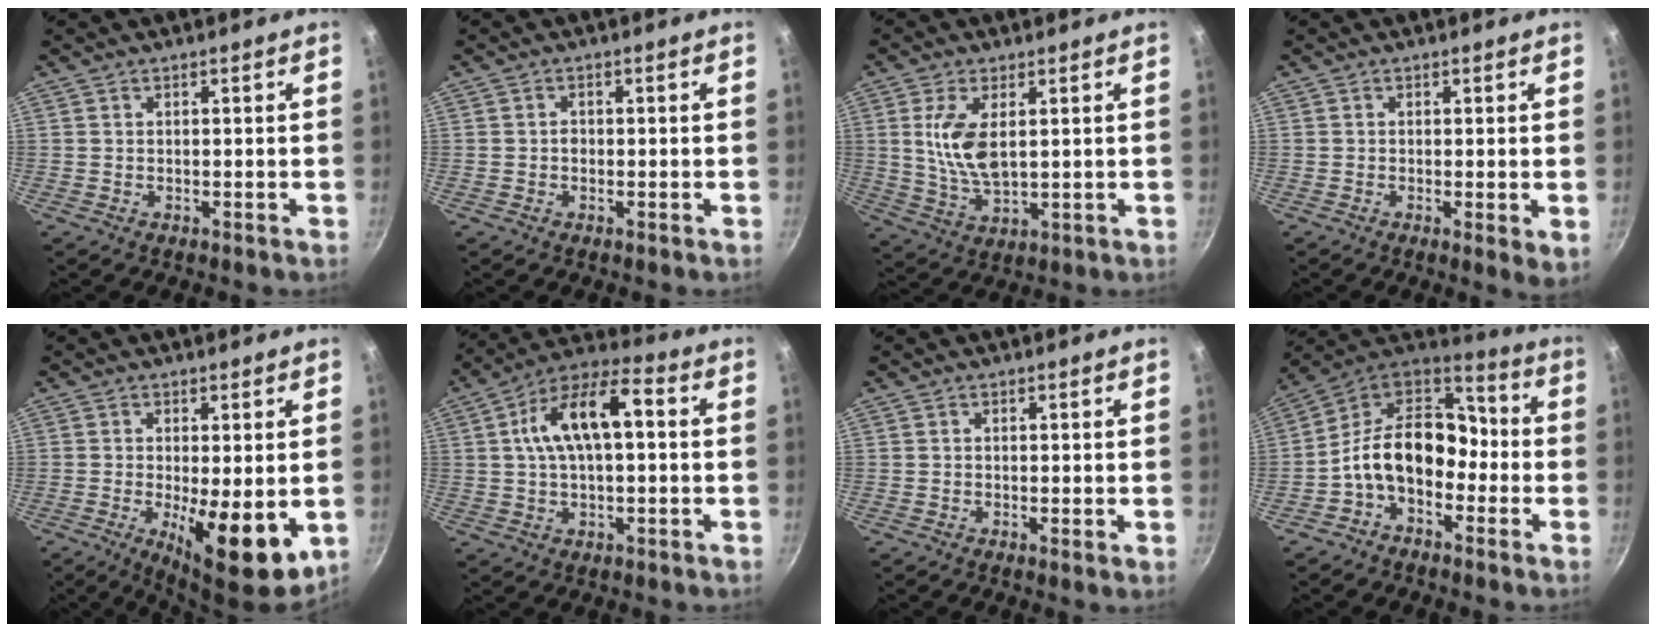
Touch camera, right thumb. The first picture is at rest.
{"total": 1.2, "force": [-0.2, 1.0, 0.7], "torque": [-0.003, 0.005, -0.006]}
{"total": 9.1, "force": [1.8, 4.4, 7.8], "torque": [-0.155, -0.014, 0.045]}
{"total": 3.1, "force": [-0.4, 0.6, 3.1], "torque": [-0.052, -0.013, -0.010]}
{"total": 13.3, "force": [-3.0, 4.4, 12.2], "torque": [-0.176, -0.027, -0.030]}
{"total": 13.8, "force": [2.2, 6.5, 12.0], "torque": [-0.214, 0.034, 0.030]}
{"total": 1.1, "force": [-0.1, 0.1, 1.0], "torque": [-0.022, -0.005, -0.003]}
{"total": 15.3, "force": [-3.4, 10.2, 10.9], "torque": [-0.154, 0.069, -0.072]}